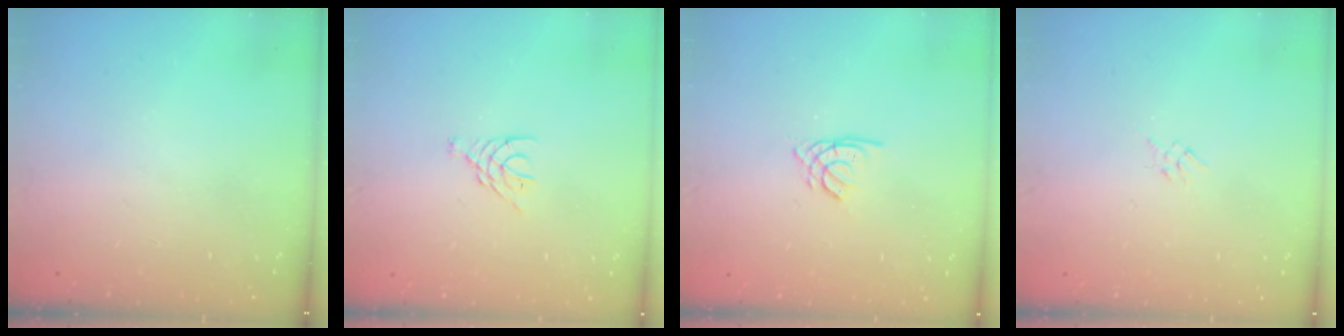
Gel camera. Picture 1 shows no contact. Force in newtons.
{"total": 6.6, "press": 6.5, "slide": 0.7}
{"total": 2.4, "press": 2.4, "slide": 0.1}
{"total": 1.9, "press": 1.8, "slide": 0.5}